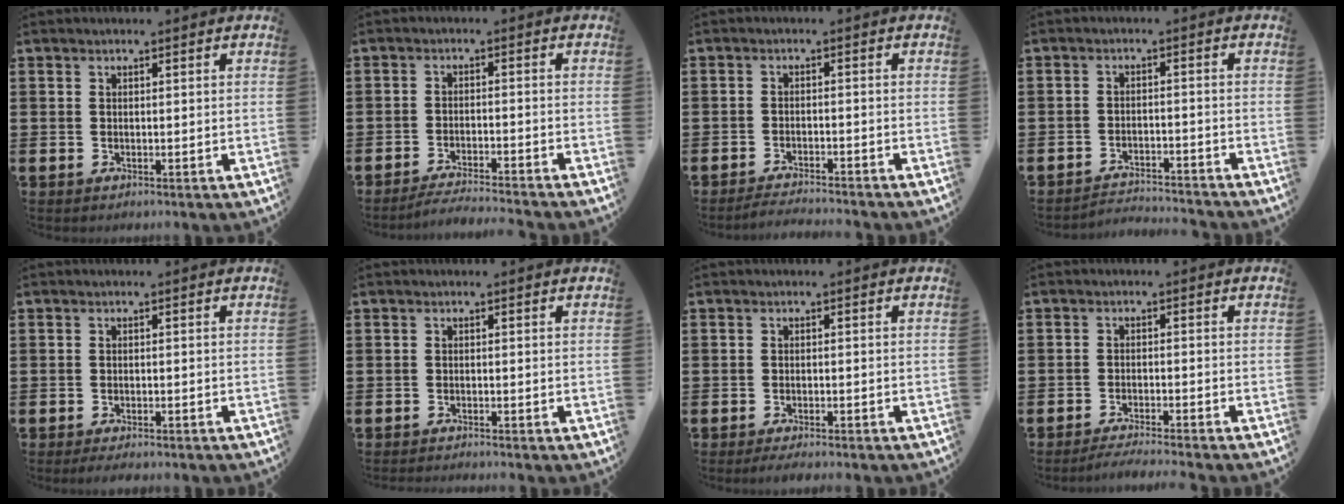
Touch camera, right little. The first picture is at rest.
{"total": 2.6, "force": [-2.5, -0.4, 0.6], "torque": [-0.010, 0.001, -0.051]}
{"total": 1.9, "force": [-1.9, -0.2, 0.3], "torque": [-0.006, 0.003, -0.038]}
{"total": 2.7, "force": [-2.7, -0.1, -0.1], "torque": [-0.004, 0.002, -0.059]}
{"total": 1.0, "force": [-0.9, 0.1, 0.4], "torque": [-0.008, -0.003, -0.017]}
{"total": 0.7, "force": [-0.6, -0.2, 0.0], "torque": [0.001, -0.002, -0.013]}
{"total": 1.1, "force": [-1.0, 0.0, 0.4], "torque": [-0.007, -0.002, -0.020]}
{"total": 2.0, "force": [-1.8, -0.3, 0.7], "torque": [-0.009, 0.003, -0.036]}